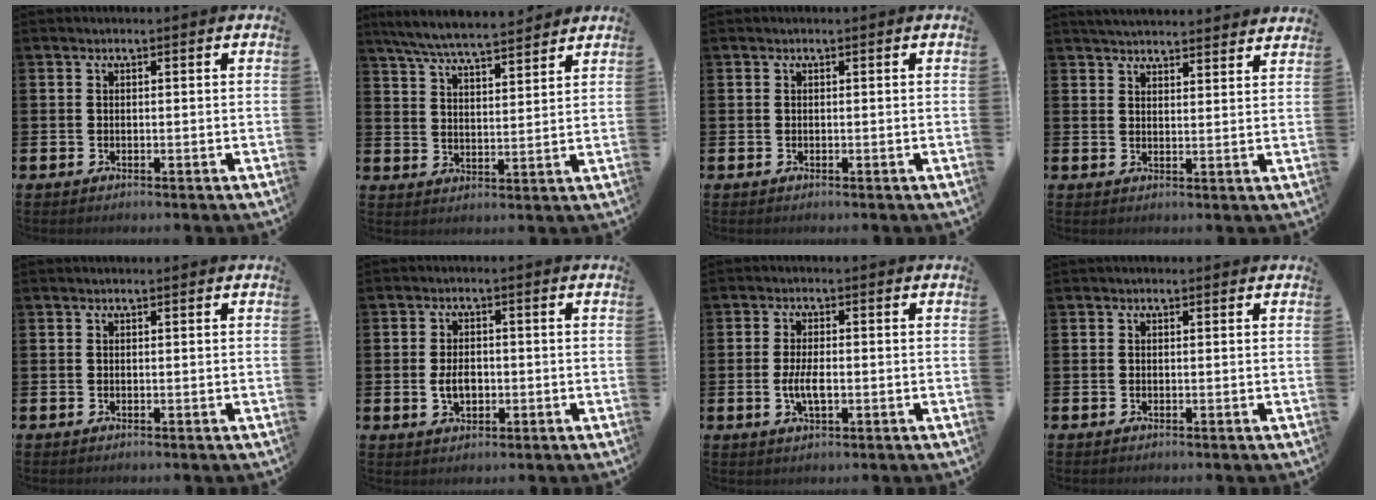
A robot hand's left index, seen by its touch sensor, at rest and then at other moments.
{"total": 6.7, "force": [6.4, 0.3, 2.0], "torque": [-0.063, -0.032, 0.115]}
{"total": 0.0}
{"total": 4.3, "force": [4.3, 0.2, 0.4], "torque": [-0.011, -0.025, 0.077]}
{"total": 0.0}
{"total": 3.3, "force": [-0.4, 2.2, 2.5], "torque": [-0.030, -0.001, -0.012]}
{"total": 3.7, "force": [-0.6, 1.5, 3.3], "torque": [-0.065, 0.000, -0.013]}
{"total": 0.0}